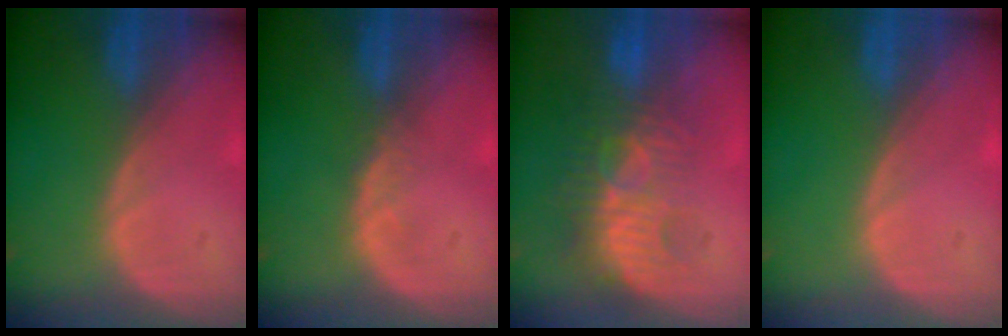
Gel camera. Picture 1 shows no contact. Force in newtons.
{"total": 1.1, "press": 1.1, "slide": 0.2}
{"total": 8.9, "press": 8.5, "slide": 2.6}
{"total": 0.0}